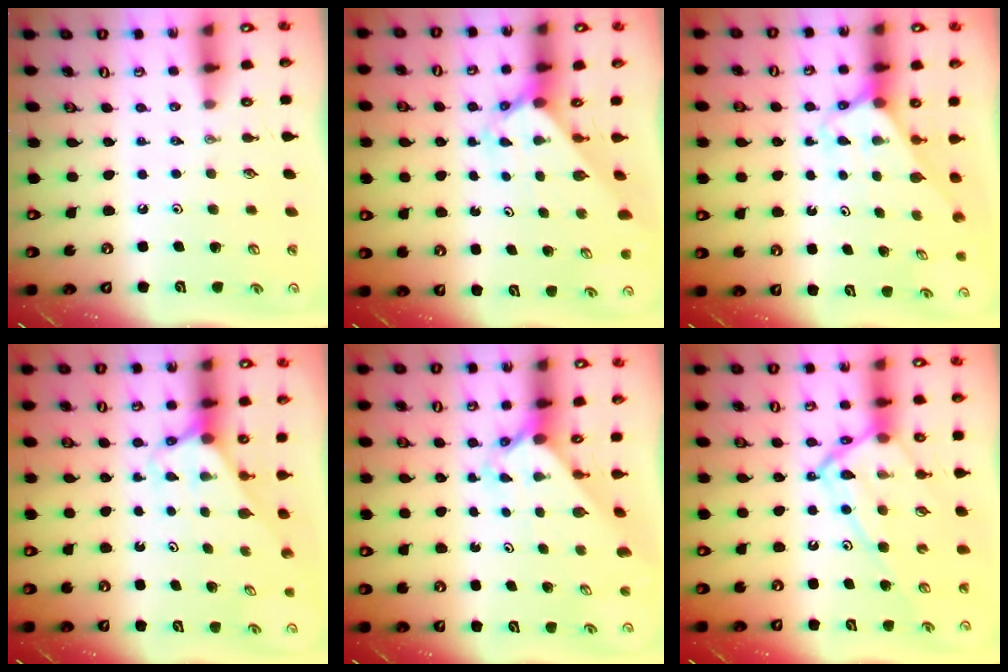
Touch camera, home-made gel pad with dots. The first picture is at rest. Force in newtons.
{"total": 2.4, "press": 2.4, "slide": 0.2}
{"total": 2.6, "press": 2.6, "slide": 0.2}
{"total": 2.6, "press": 2.6, "slide": 0.2}
{"total": 2.3, "press": 2.3, "slide": 0.2}
{"total": 15.2, "press": 15.1, "slide": 1.4}